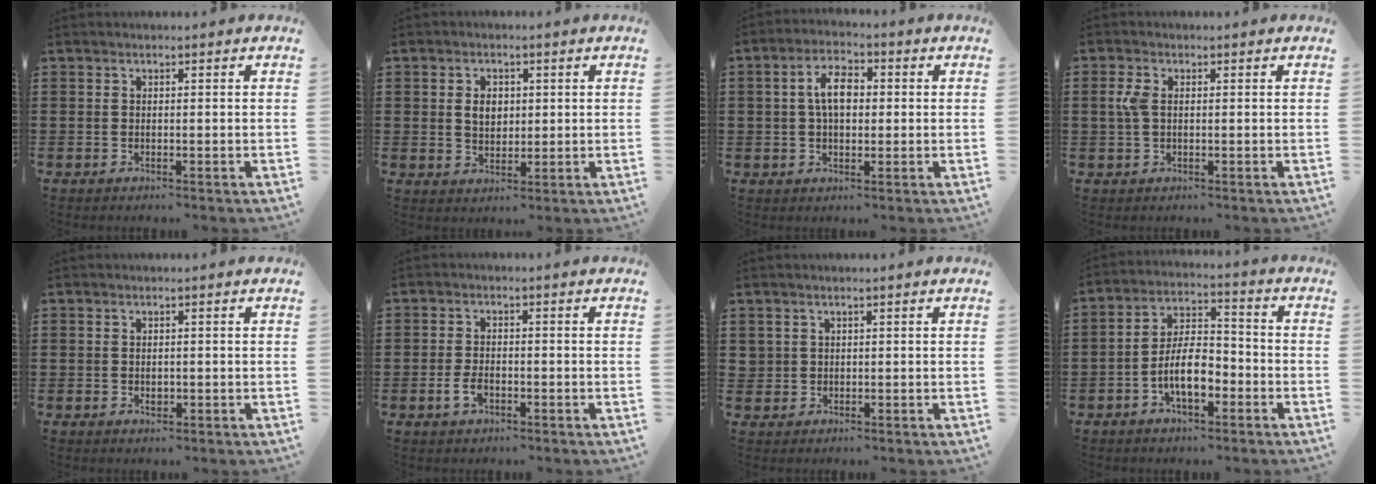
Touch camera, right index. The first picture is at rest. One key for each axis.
{"total": 3.5, "fx": 0.6, "fy": 2.4, "fz": 2.4, "tx": -0.045, "ty": 0.008, "tz": 0.006}
{"total": 5.8, "fx": 0.5, "fy": 3.0, "fz": 4.9, "tx": -0.092, "ty": 0.010, "tz": 0.004}
{"total": 3.0, "fx": 0.4, "fy": 1.6, "fz": 2.6, "tx": -0.077, "ty": -0.002, "tz": -0.002}
{"total": 1.0, "fx": -0.1, "fy": 0.7, "fz": 0.8, "tx": -0.015, "ty": 0.003, "tz": -0.003}
{"total": 2.7, "fx": -1.1, "fy": 1.5, "fz": 2.0, "tx": -0.045, "ty": -0.001, "tz": -0.021}
{"total": 1.3, "fx": 0.5, "fy": 1.1, "fz": 0.1, "tx": -0.006, "ty": 0.005, "tz": 0.009}
{"total": 7.5, "fx": -3.2, "fy": 3.3, "fz": 6.0, "tx": -0.126, "ty": 0.007, "tz": -0.063}